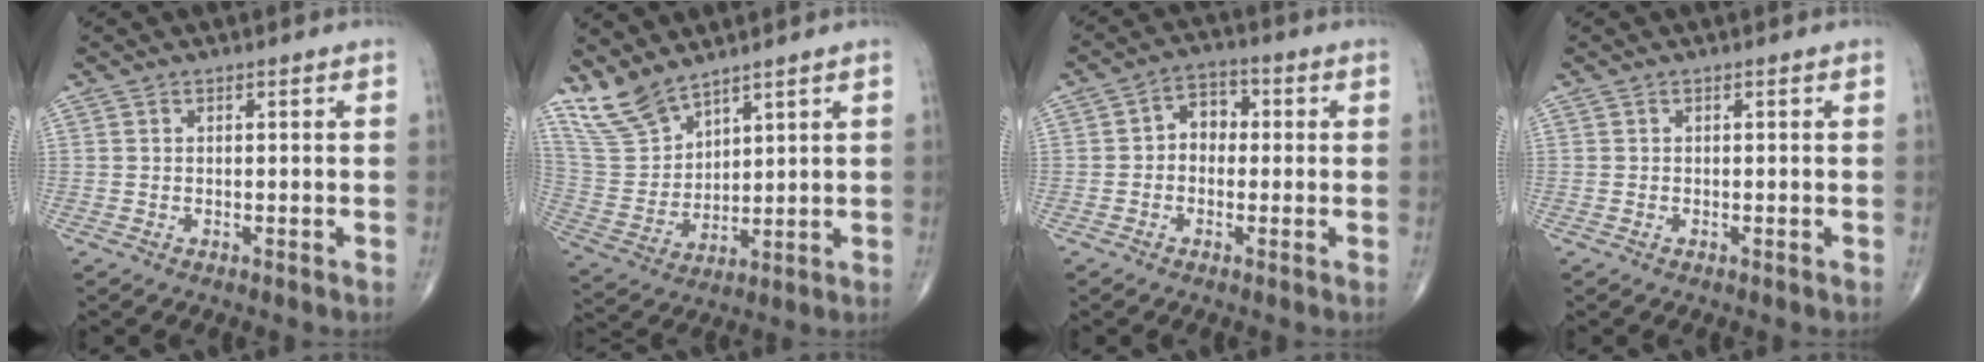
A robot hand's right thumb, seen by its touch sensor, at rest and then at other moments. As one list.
[{"total": 9.9, "force": [8.3, 3.8, 3.7], "torque": [-0.073, -0.041, 0.188]}, {"total": 5.3, "force": [0.0, 4.1, 3.3], "torque": [-0.025, 0.023, -0.012]}, {"total": 0.0}]